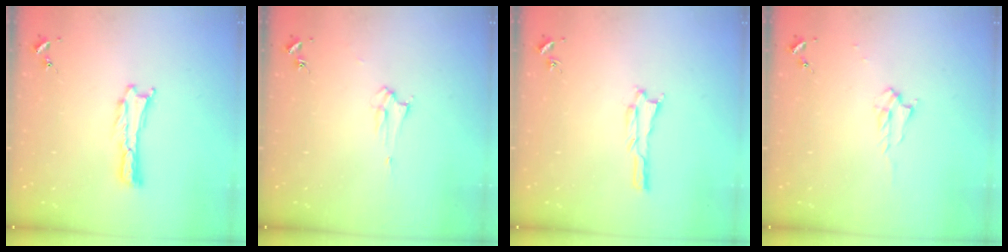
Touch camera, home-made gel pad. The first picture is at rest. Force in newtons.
{"total": 2.1, "press": 2.1, "slide": 0.2}
{"total": 1.1, "press": 1.1, "slide": 0.1}
{"total": 1.7, "press": 1.6, "slide": 0.2}